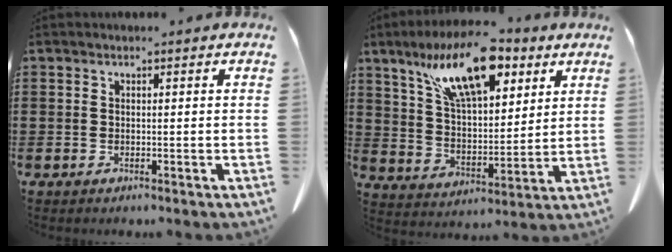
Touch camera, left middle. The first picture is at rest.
{"total": 14.6, "force": [9.0, 5.5, 10.1], "torque": [-0.190, -0.020, 0.158]}